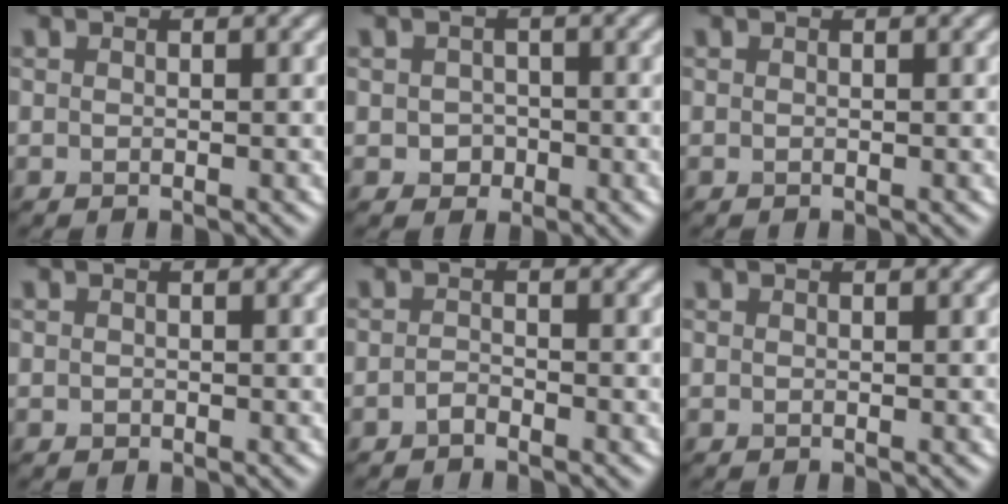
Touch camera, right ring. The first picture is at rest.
{"total": 1.5, "force": [-0.4, 1.4, 0.5], "torque": [-0.007, -0.003, -0.007]}
{"total": 0.0}
{"total": 0.0}
{"total": 0.9, "force": [-0.8, 0.1, 0.3], "torque": [-0.010, 0.002, -0.016]}
{"total": 0.0}